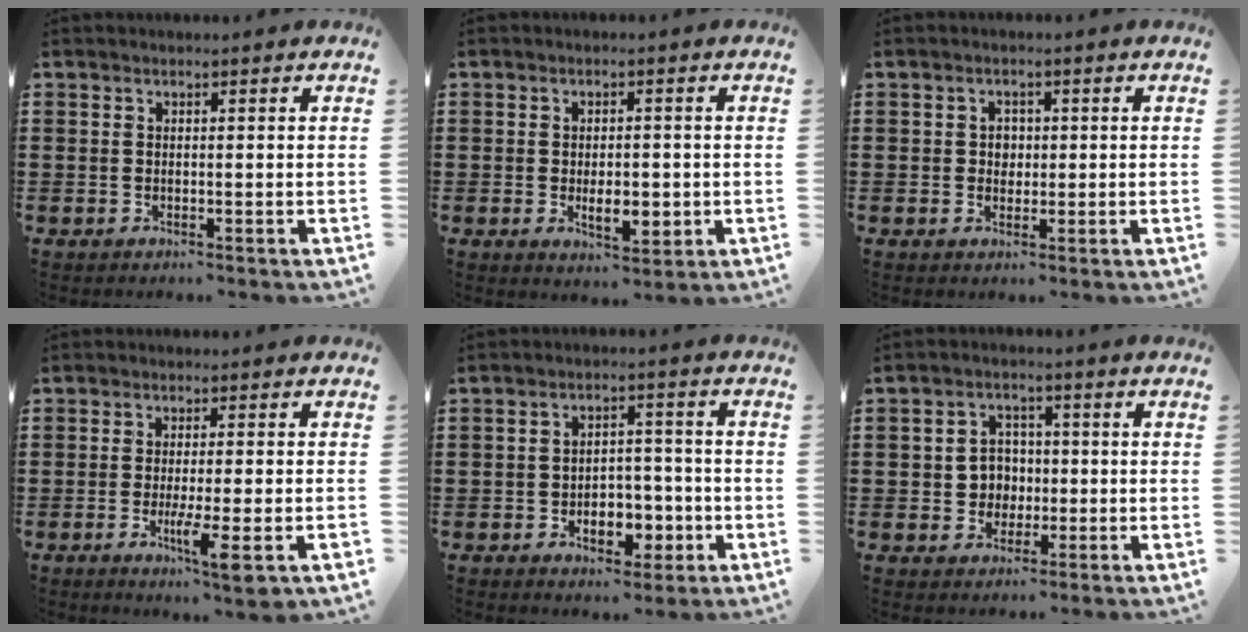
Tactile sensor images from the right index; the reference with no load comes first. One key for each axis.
{"total": 4.8, "fx": -0.8, "fy": 2.3, "fz": 4.1, "tx": -0.058, "ty": -0.001, "tz": -0.018}
{"total": 1.8, "fx": 0.1, "fy": 1.6, "fz": 0.9, "tx": -0.021, "ty": 0.008, "tz": 0.000}
{"total": 6.9, "fx": -2.7, "fy": 0.2, "fz": 6.3, "tx": -0.112, "ty": -0.020, "tz": -0.044}
{"total": 5.9, "fx": -2.4, "fy": 3.9, "fz": 3.8, "tx": -0.049, "ty": 0.007, "tz": -0.045}
{"total": 4.2, "fx": -0.4, "fy": 3.9, "fz": 1.6, "tx": -0.045, "ty": 0.009, "tz": -0.010}